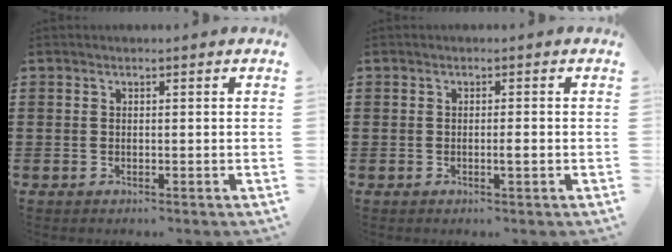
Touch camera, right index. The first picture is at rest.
{"total": 1.5, "force": [-0.4, 0.0, 1.4], "torque": [-0.023, -0.005, -0.008]}